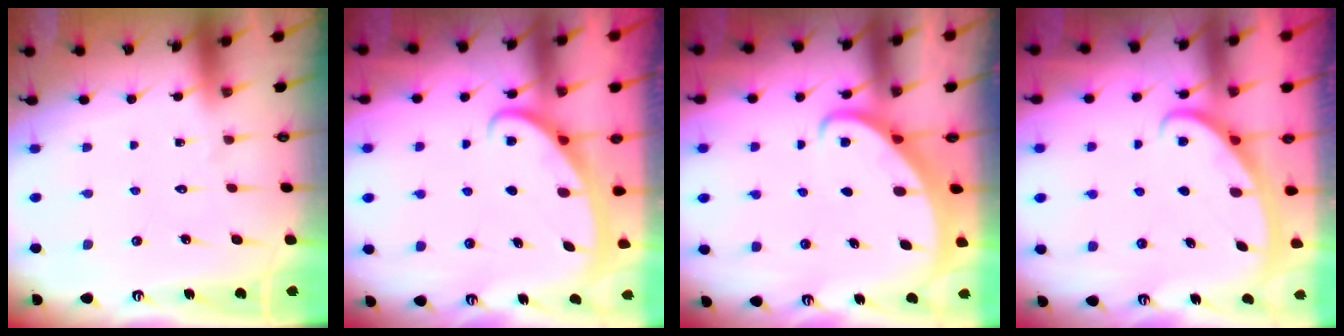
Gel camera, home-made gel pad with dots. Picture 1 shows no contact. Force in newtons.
{"total": 2.6, "press": 2.6, "slide": 0.4}
{"total": 2.6, "press": 2.6, "slide": 0.3}
{"total": 2.8, "press": 2.8, "slide": 0.3}